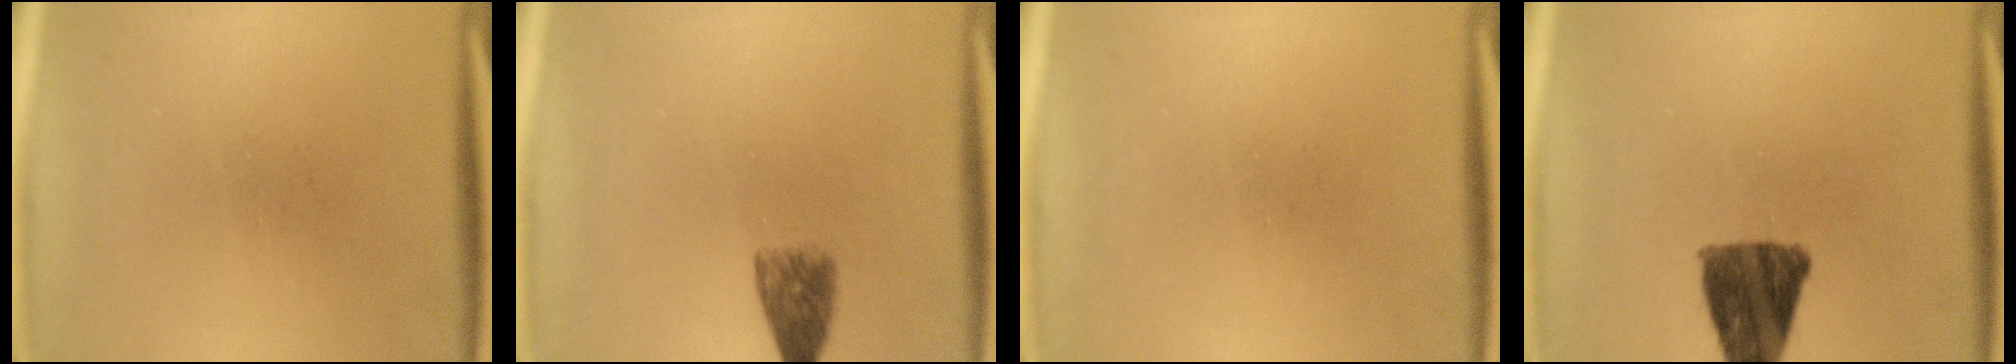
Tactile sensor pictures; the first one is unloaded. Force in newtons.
{"total": 3.8}
{"total": 0.0}
{"total": 10.9}